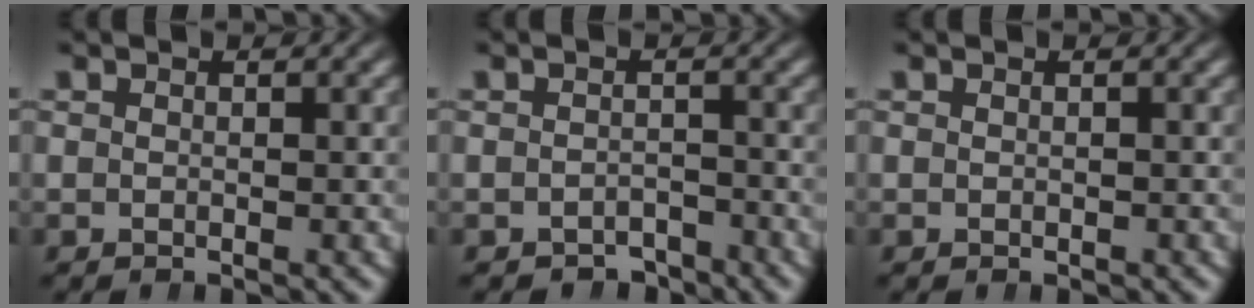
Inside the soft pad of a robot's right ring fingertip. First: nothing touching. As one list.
[{"total": 3.2, "force": [-3.0, 1.1, 0.0], "torque": [0.021, -0.011, -0.045]}, {"total": 0.0}]